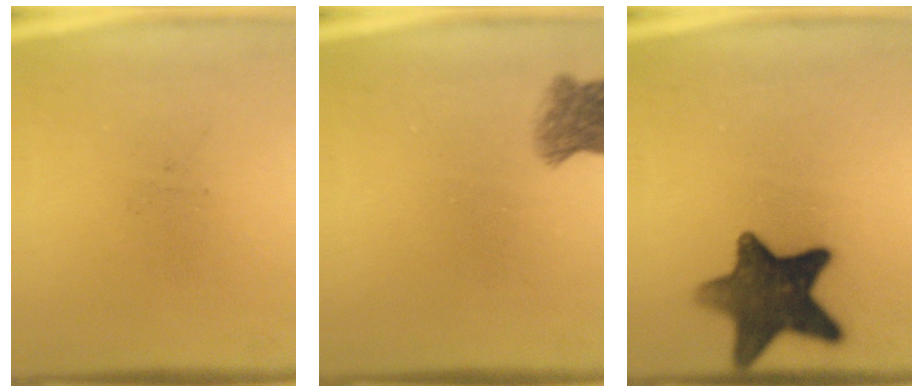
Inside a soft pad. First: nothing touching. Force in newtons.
{"total": 4.4}
{"total": 12.7}